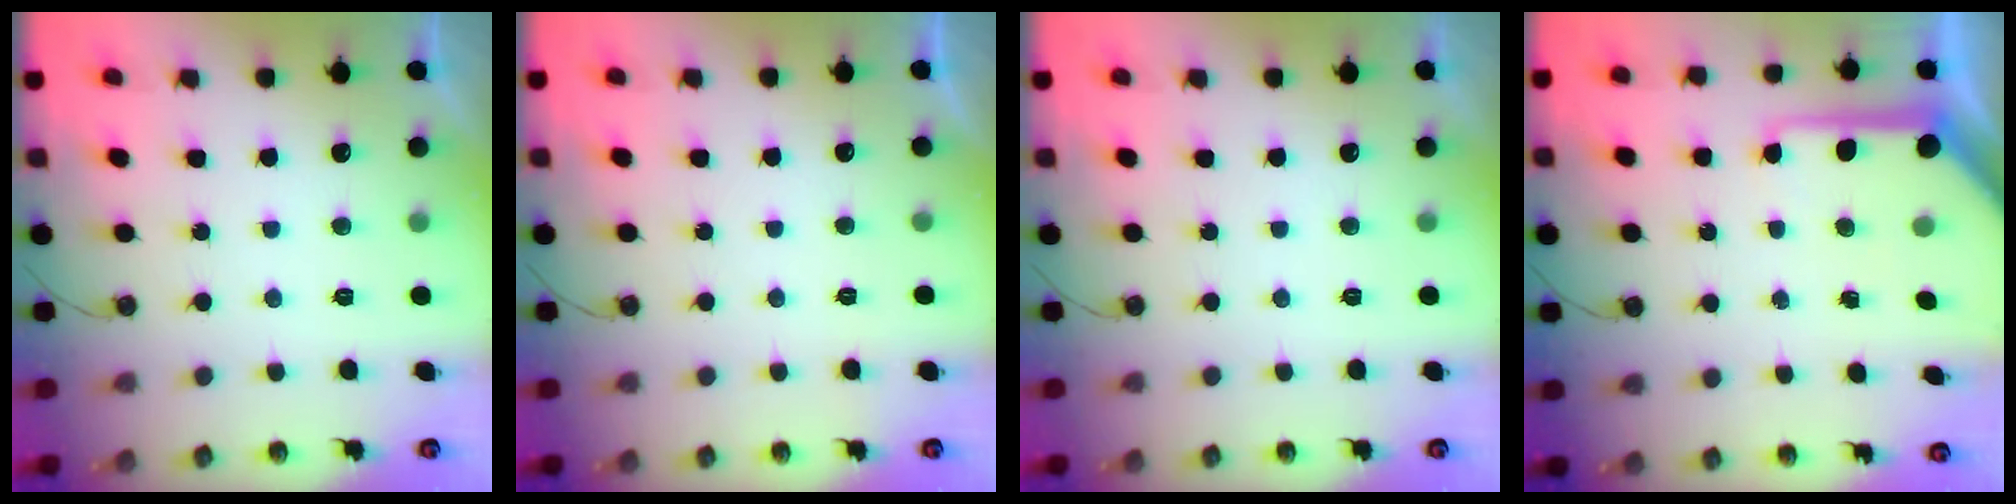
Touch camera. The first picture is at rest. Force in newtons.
{"total": 0.0}
{"total": 0.0}
{"total": 9.7, "press": 9.6, "slide": 1.1}